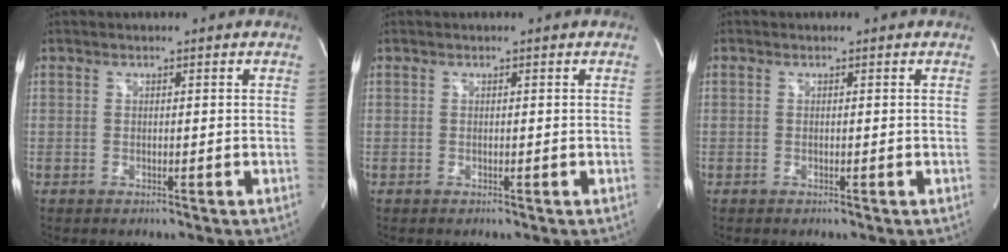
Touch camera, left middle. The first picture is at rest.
{"total": 0.0}
{"total": 0.0}